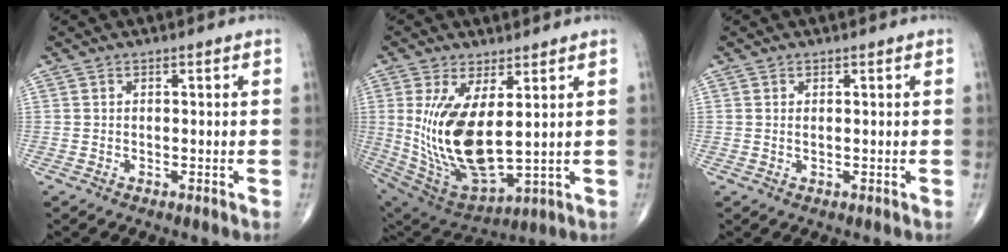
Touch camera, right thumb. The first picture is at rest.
{"total": 17.0, "force": [2.1, 7.3, 15.2], "torque": [-0.303, -0.030, 0.065]}
{"total": 0.6, "force": [0.2, 0.1, 0.5], "torque": [-0.009, -0.001, 0.003]}